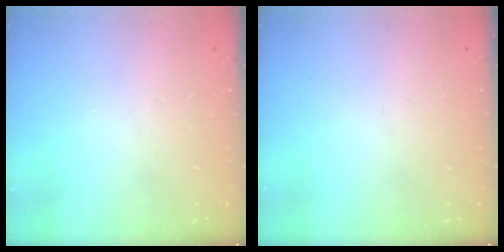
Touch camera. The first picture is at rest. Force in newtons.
{"total": 0.0}